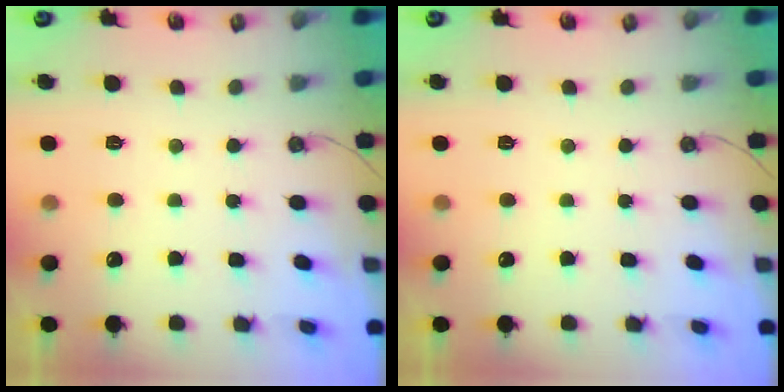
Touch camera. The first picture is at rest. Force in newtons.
{"total": 0.0}